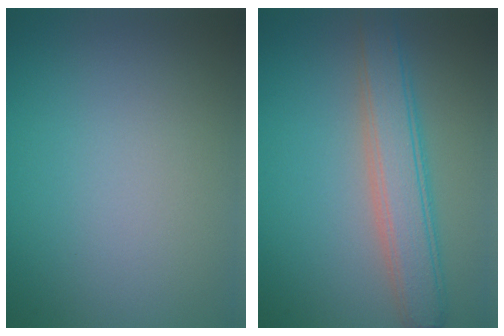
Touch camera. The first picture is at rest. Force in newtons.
{"total": 4.7, "press": 4.7, "slide": 0.2}